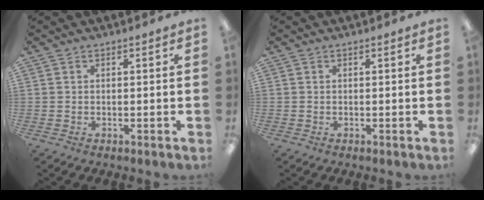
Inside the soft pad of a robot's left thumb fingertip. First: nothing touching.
{"total": 0.0}